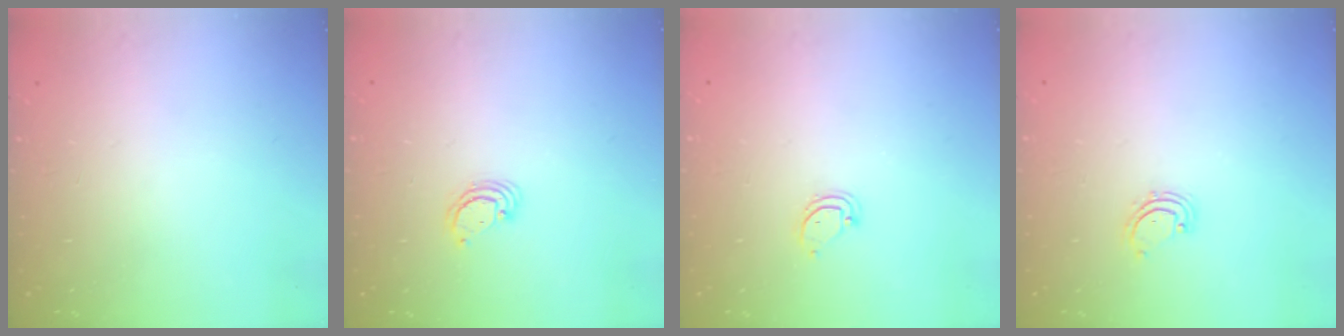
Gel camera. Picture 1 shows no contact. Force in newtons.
{"total": 2.7, "press": 2.7, "slide": 0.2}
{"total": 3.6, "press": 3.6, "slide": 0.2}
{"total": 2.6, "press": 2.6, "slide": 0.3}